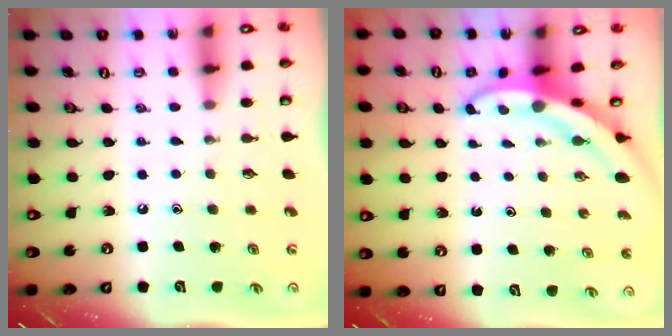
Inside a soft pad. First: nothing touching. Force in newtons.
{"total": 3.9, "press": 3.9, "slide": 0.5}